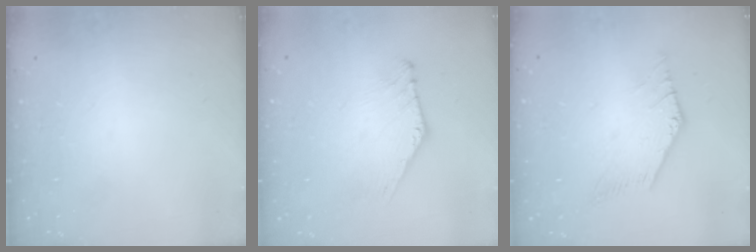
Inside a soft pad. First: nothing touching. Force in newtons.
{"total": 2.0, "press": 2.0, "slide": 0.0}
{"total": 1.9, "press": 1.9, "slide": 0.2}